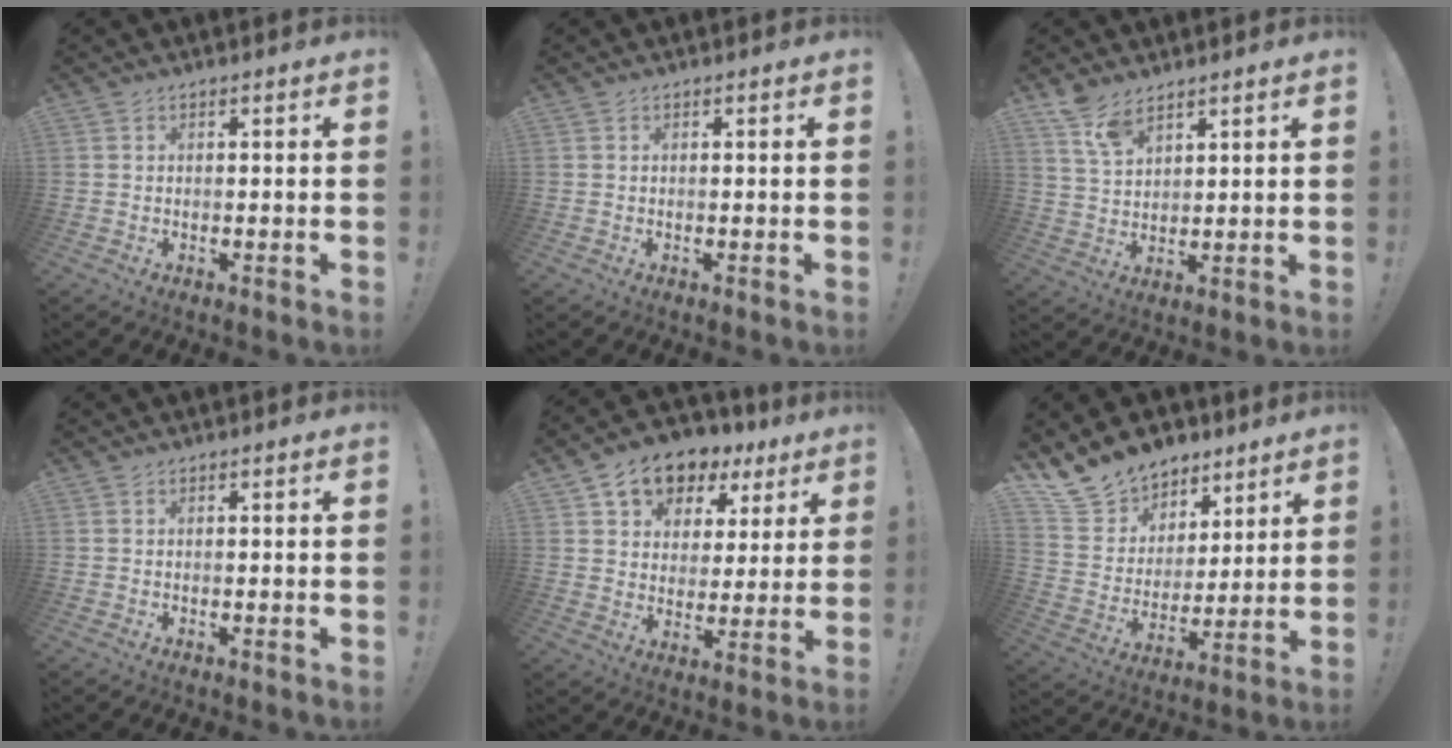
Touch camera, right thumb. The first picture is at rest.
{"total": 0.0}
{"total": 7.3, "force": [5.8, 3.0, 3.3], "torque": [-0.062, -0.030, 0.109]}
{"total": 0.0}
{"total": 11.1, "force": [7.1, 7.4, 4.3], "torque": [-0.072, -0.041, 0.135]}
{"total": 13.0, "force": [10.0, 8.0, 2.0], "torque": [-0.057, -0.074, 0.201]}